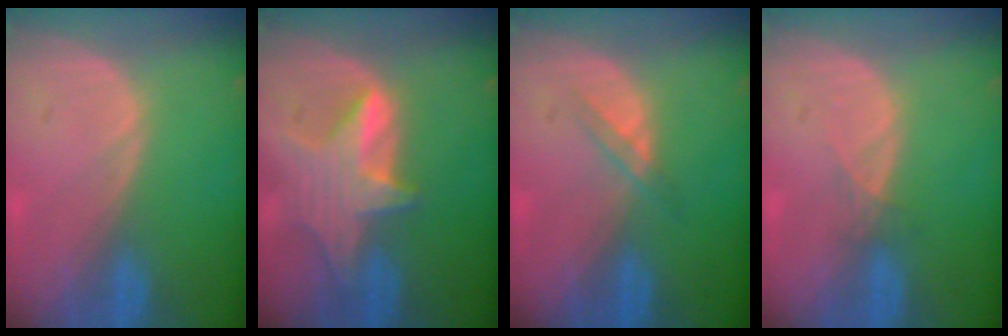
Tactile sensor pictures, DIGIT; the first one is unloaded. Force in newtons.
{"total": 6.6, "press": 6.4, "slide": 1.2}
{"total": 1.8, "press": 1.8, "slide": 0.2}
{"total": 1.1, "press": 1.1, "slide": 0.2}